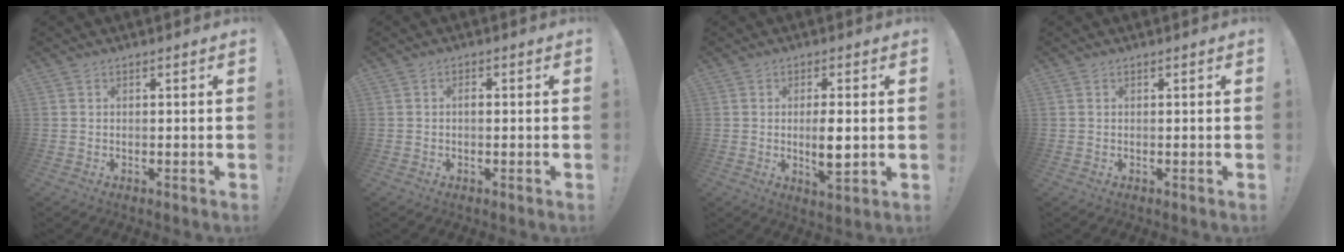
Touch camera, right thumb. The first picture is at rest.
{"total": 1.4, "force": [-0.5, 0.6, 1.1], "torque": [-0.022, 0.005, -0.010]}
{"total": 6.7, "force": [-0.4, 2.0, 6.4], "torque": [-0.107, -0.012, -0.009]}
{"total": 0.0}